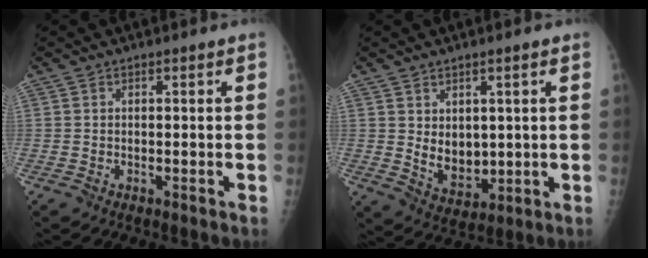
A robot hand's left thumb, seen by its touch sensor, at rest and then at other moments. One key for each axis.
{"total": 6.9, "fx": 1.1, "fy": 4.8, "fz": 4.9, "tx": -0.052, "ty": -0.021, "tz": 0.037}